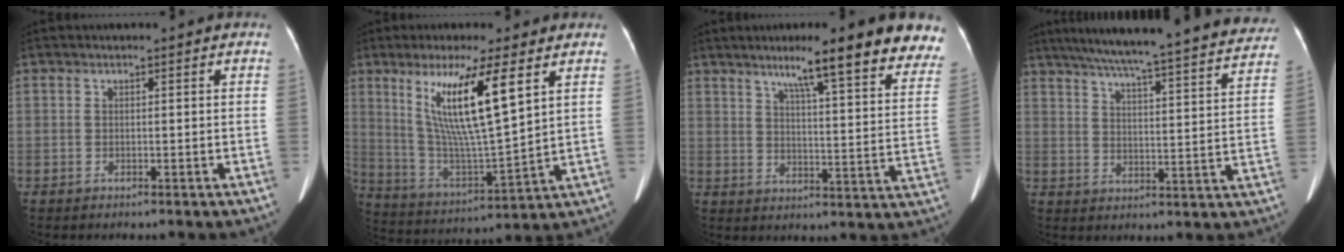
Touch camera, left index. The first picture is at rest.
{"total": 14.4, "force": [6.1, 1.0, 13.1], "torque": [-0.258, -0.013, 0.114]}
{"total": 19.1, "force": [14.9, 1.2, 12.0], "torque": [-0.141, -0.012, 0.182]}
{"total": 29.8, "force": [26.9, 2.1, 12.7], "torque": [-0.200, -0.039, 0.335]}